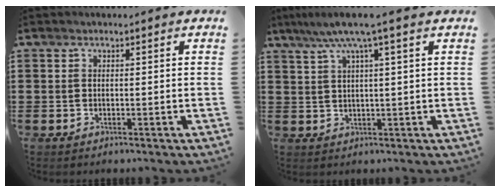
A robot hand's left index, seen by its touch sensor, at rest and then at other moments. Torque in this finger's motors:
{"motor_torque": [1.15, -0.99, 0.35, 0.18]}